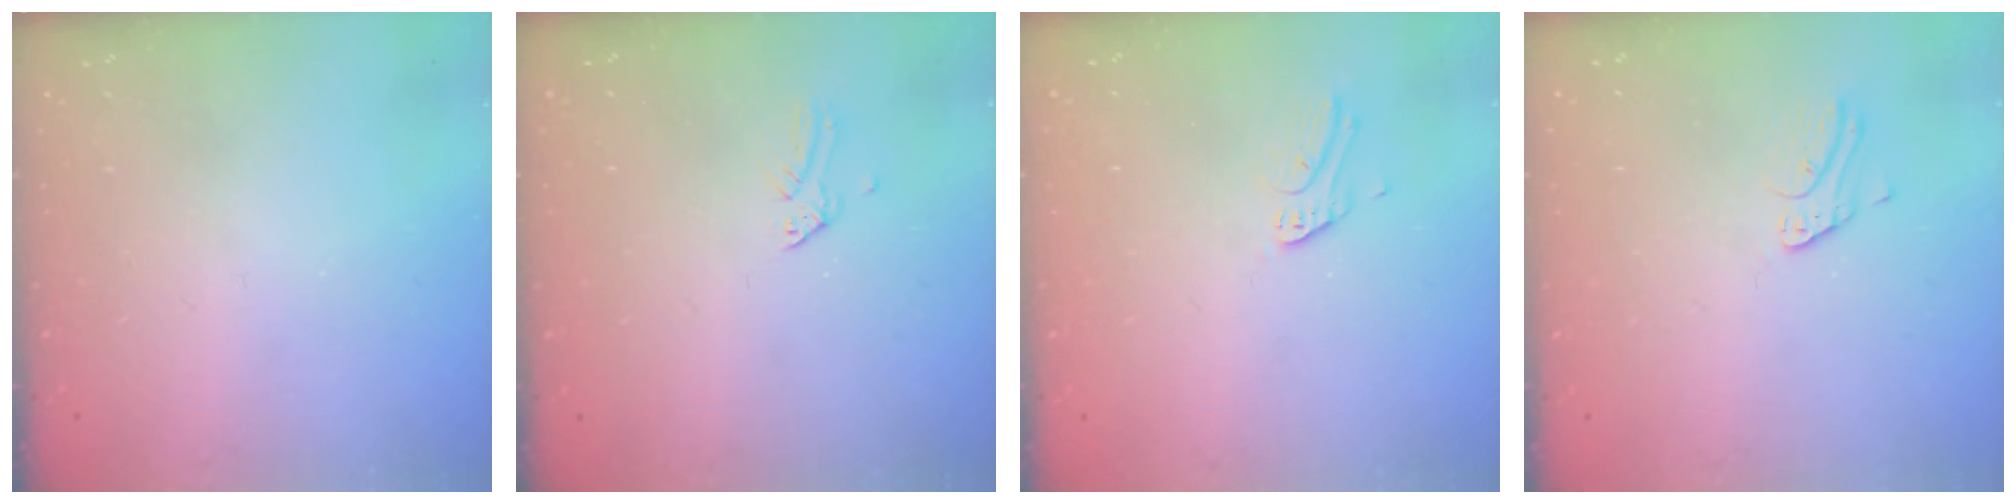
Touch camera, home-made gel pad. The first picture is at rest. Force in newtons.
{"total": 0.0}
{"total": 4.7, "press": 4.6, "slide": 0.6}
{"total": 2.5, "press": 2.5, "slide": 0.2}